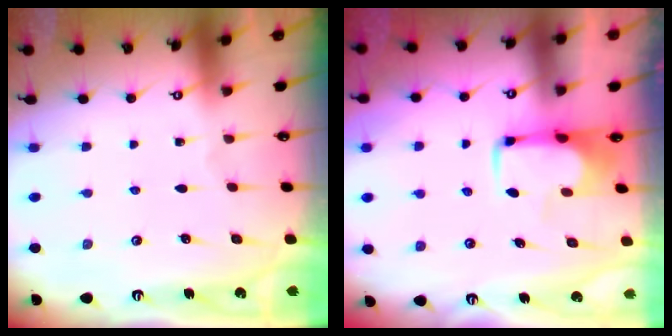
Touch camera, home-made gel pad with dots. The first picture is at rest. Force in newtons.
{"total": 1.6, "press": 1.6, "slide": 0.4}